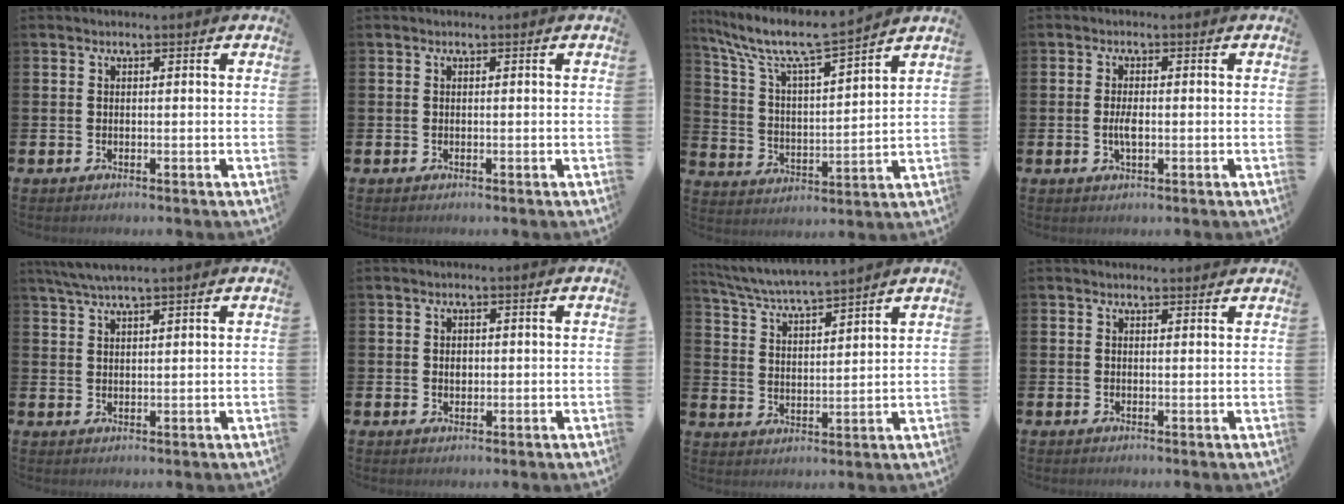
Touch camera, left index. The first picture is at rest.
{"total": 0.0}
{"total": 8.9, "force": [8.0, 0.6, 3.8], "torque": [-0.109, -0.052, 0.132]}
{"total": 2.5, "force": [-0.2, 0.9, 2.3], "torque": [-0.038, -0.002, -0.006]}
{"total": 3.5, "force": [3.1, 0.0, 1.6], "torque": [-0.041, -0.002, 0.058]}
{"total": 1.3, "force": [0.2, 1.0, 0.8], "torque": [0.005, 0.000, -0.002]}
{"total": 6.8, "force": [6.5, 0.2, 2.0], "torque": [-0.069, -0.052, 0.108]}
{"total": 1.1, "force": [1.1, 0.2, 0.2], "torque": [0.008, -0.003, 0.018]}